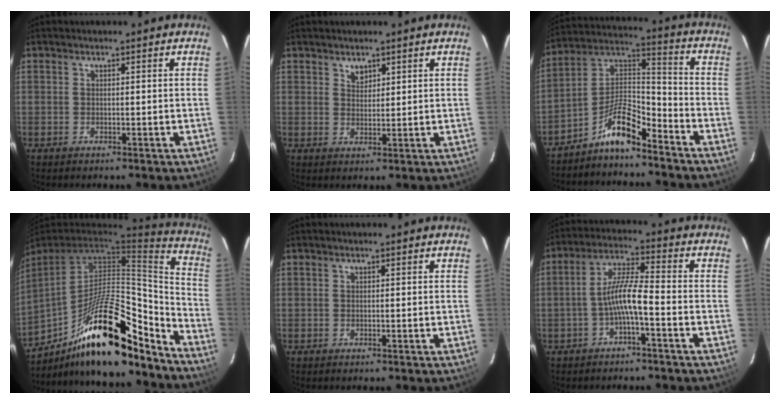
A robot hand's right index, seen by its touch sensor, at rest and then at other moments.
{"total": 2.2, "force": [1.5, 1.4, 0.7], "torque": [-0.007, 0.003, 0.028]}
{"total": 9.8, "force": [-7.5, 2.4, 5.8], "torque": [-0.130, 0.032, -0.146]}
{"total": 25.2, "force": [-17.8, 7.1, 16.4], "torque": [-0.253, -0.007, -0.284]}
{"total": 0.0}
{"total": 6.5, "force": [-2.8, 0.5, 5.8], "torque": [-0.126, 0.015, -0.051]}